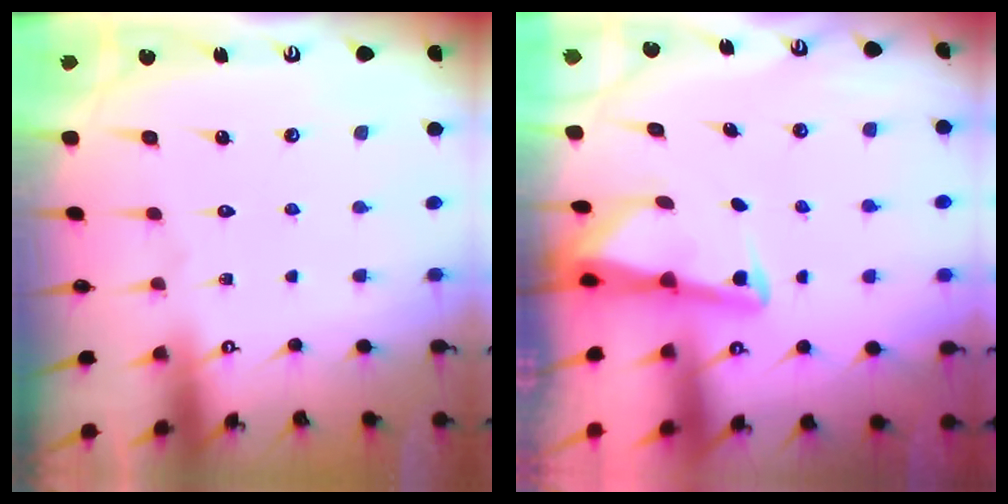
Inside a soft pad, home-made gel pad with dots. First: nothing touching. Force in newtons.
{"total": 3.1, "press": 3.1, "slide": 0.4}